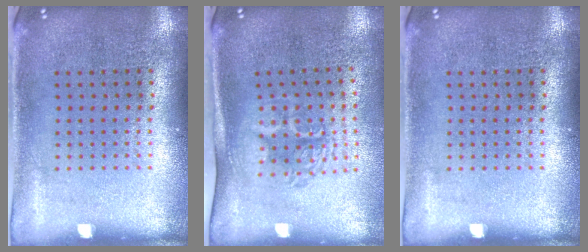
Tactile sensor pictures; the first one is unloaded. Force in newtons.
{"total": 1.7, "press": 1.3, "slide": 1.1}
{"total": 0.0}